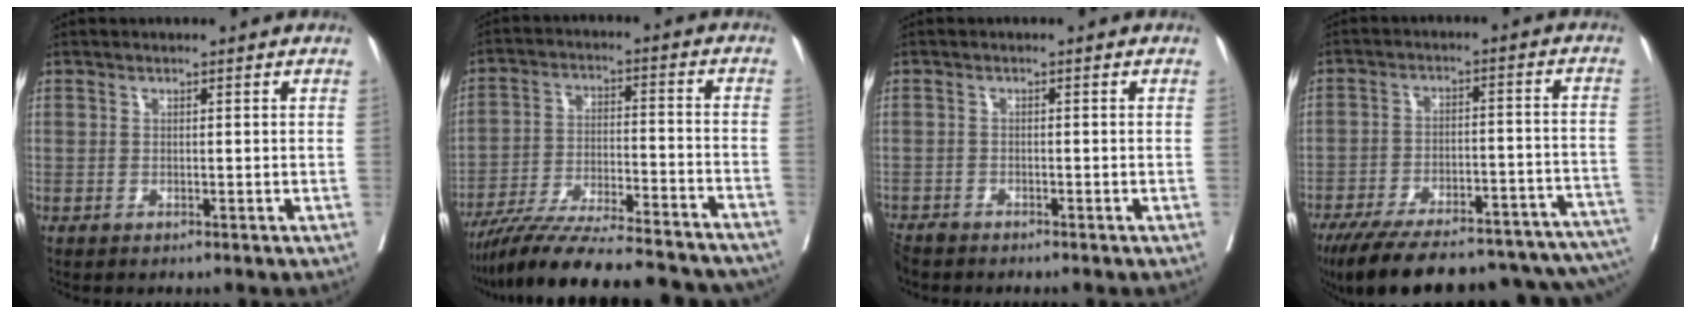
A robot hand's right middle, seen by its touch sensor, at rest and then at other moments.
{"total": 25.2, "force": [-22.4, 3.2, 11.0], "torque": [-0.147, -0.024, -0.329]}
{"total": 3.5, "force": [-3.3, 0.8, 0.7], "torque": [-0.012, -0.011, -0.062]}
{"total": 29.8, "force": [-24.5, 6.5, 15.7], "torque": [-0.192, -0.012, -0.322]}